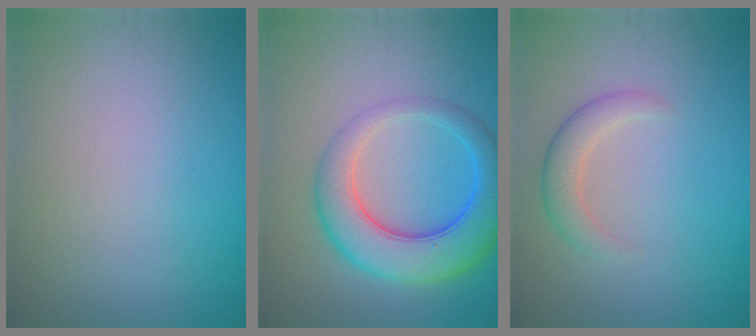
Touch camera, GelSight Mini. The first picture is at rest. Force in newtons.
{"total": 6.9, "press": 6.9, "slide": 0.2}
{"total": 2.3, "press": 2.3, "slide": 0.1}